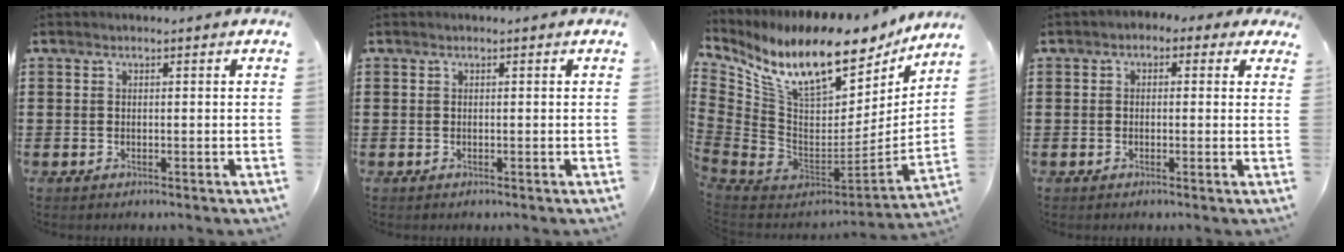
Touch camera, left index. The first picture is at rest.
{"total": 0.0}
{"total": 14.6, "force": [10.4, 5.2, 8.8], "torque": [-0.193, -0.082, 0.181]}
{"total": 1.5, "force": [-0.5, 1.2, 0.8], "torque": [-0.020, 0.007, -0.013]}